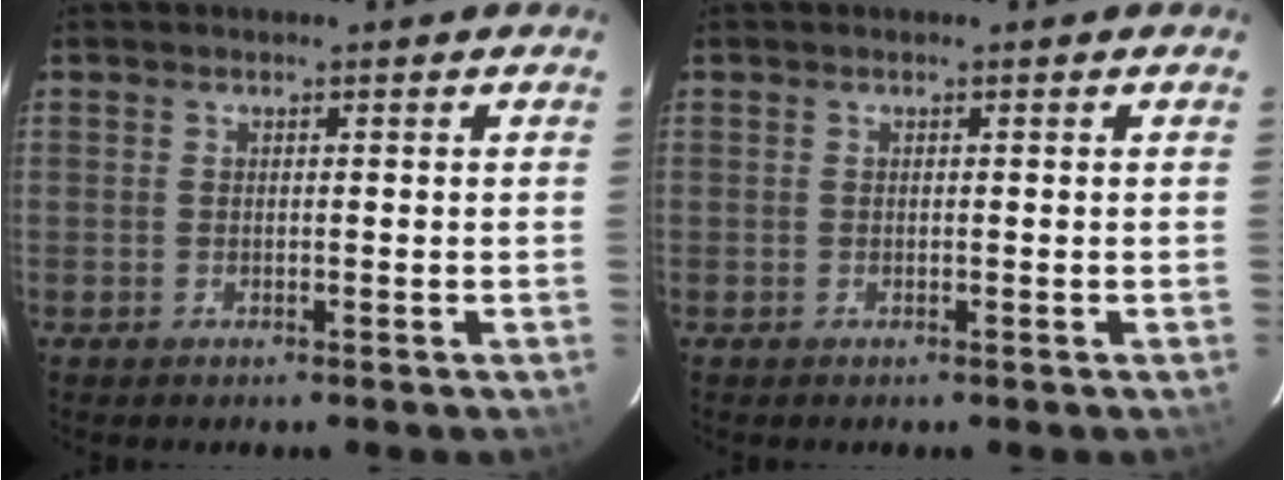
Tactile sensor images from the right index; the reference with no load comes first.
{"total": 0.0}